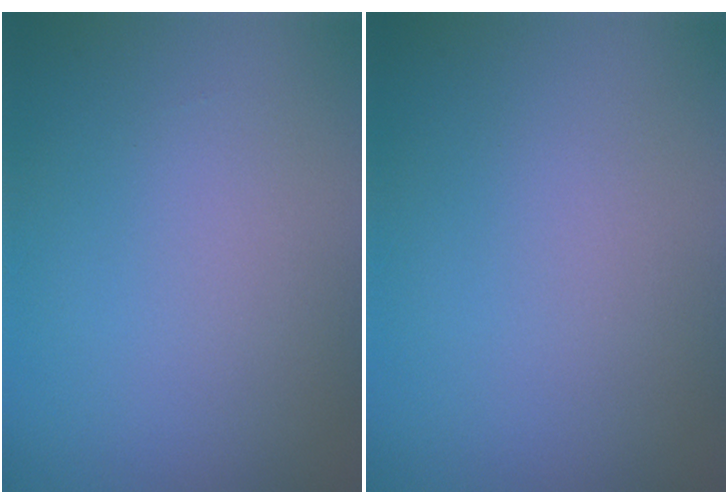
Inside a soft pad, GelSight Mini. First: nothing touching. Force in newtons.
{"total": 0.0}